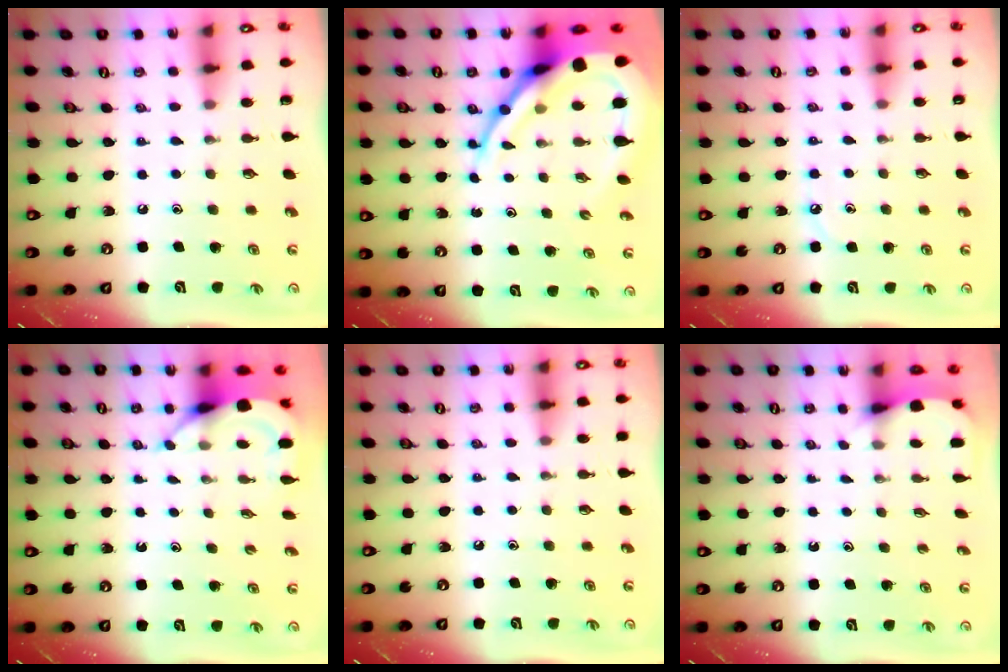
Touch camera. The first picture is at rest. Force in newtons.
{"total": 15.7, "press": 15.7, "slide": 1.4}
{"total": 3.3, "press": 3.2, "slide": 0.4}
{"total": 4.4, "press": 4.4, "slide": 0.5}
{"total": 2.2, "press": 2.2, "slide": 0.3}
{"total": 2.8, "press": 2.8, "slide": 0.3}